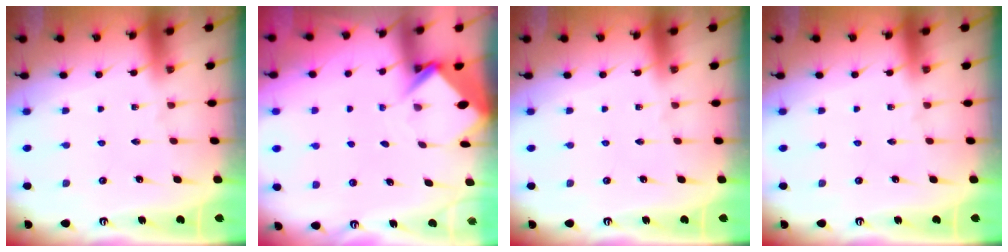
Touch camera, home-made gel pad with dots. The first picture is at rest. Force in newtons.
{"total": 3.5, "press": 3.5, "slide": 0.3}
{"total": 0.0}
{"total": 0.0}